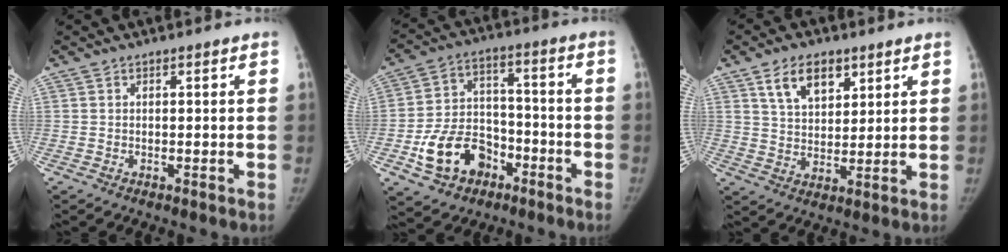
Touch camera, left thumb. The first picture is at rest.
{"total": 13.7, "force": [-6.3, 9.9, 7.1], "torque": [-0.099, 0.049, -0.104]}
{"total": 8.8, "force": [4.9, 5.2, 5.2], "torque": [-0.063, -0.028, 0.089]}